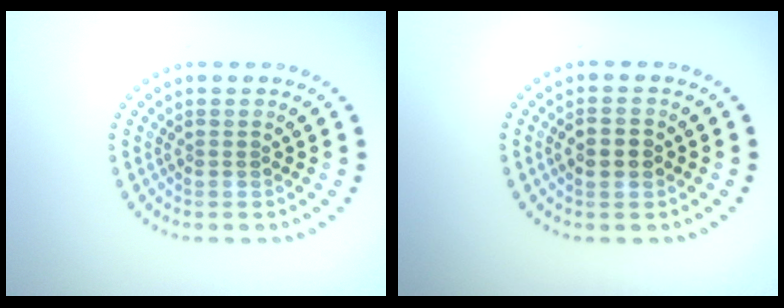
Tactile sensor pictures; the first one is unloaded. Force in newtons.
{"total": 2.3, "press": 2.3, "slide": 0.2}